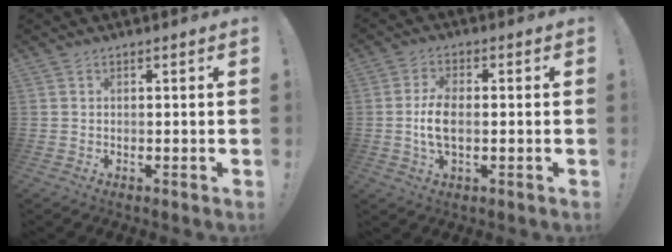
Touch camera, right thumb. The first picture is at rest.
{"total": 7.2, "force": [-0.6, 3.2, 6.4], "torque": [-0.128, -0.006, -0.013]}